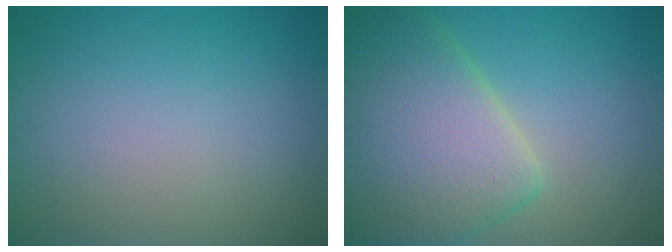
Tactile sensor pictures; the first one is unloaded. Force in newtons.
{"total": 9.6, "press": 9.6, "slide": 0.5}